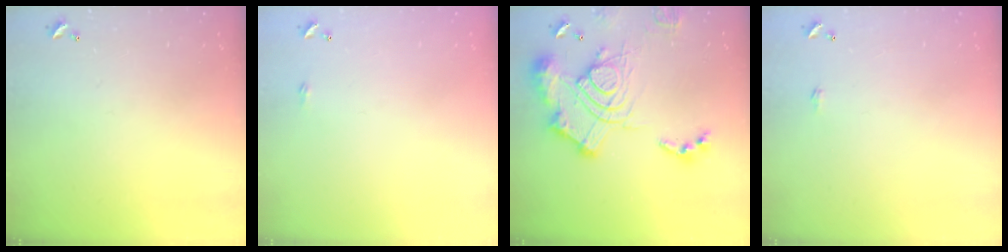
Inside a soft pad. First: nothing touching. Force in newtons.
{"total": 2.2, "press": 2.1, "slide": 0.4}
{"total": 20.2, "press": 20.0, "slide": 2.4}
{"total": 0.6, "press": 0.6, "slide": 0.2}